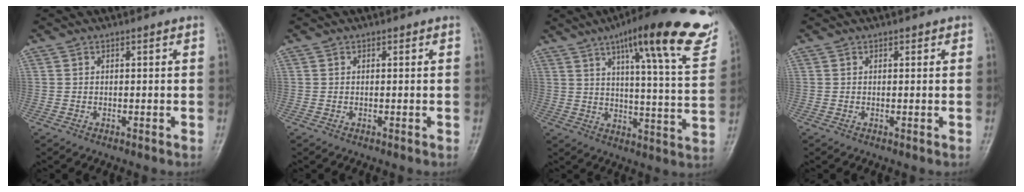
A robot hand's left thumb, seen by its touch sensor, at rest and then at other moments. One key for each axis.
{"total": 0.0}
{"total": 24.8, "fx": 15.3, "fy": 4.7, "fz": 18.9, "tx": -0.239, "ty": -0.046, "tz": 0.201}
{"total": 0.7, "fx": 0.4, "fy": 0.5, "fz": 0.3, "tx": 0.005, "ty": -0.001, "tz": 0.001}